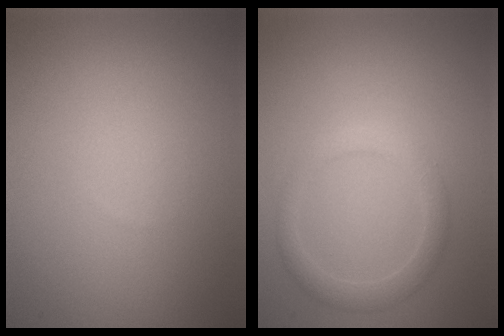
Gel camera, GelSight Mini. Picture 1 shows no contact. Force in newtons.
{"total": 2.3, "press": 2.3, "slide": 0.1}